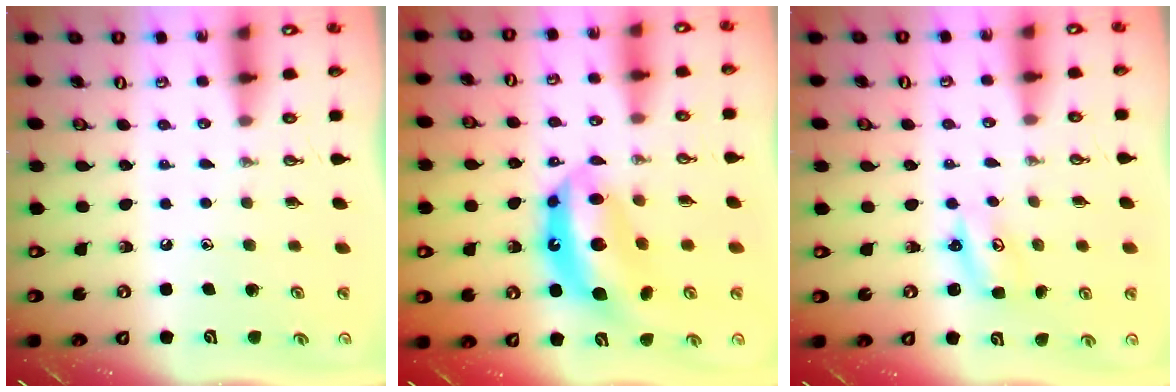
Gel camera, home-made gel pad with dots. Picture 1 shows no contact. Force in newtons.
{"total": 13.4, "press": 13.4, "slide": 0.9}
{"total": 2.6, "press": 2.5, "slide": 0.3}